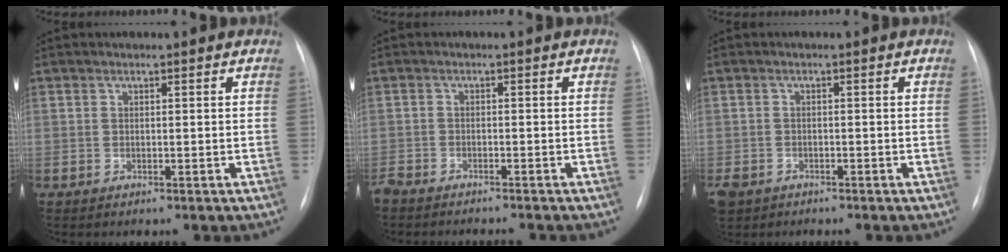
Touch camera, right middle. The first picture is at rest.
{"total": 7.3, "force": [-6.7, 1.6, 2.4], "torque": [-0.036, -0.005, -0.102]}
{"total": 6.1, "force": [-3.5, 4.6, 2.0], "torque": [-0.056, -0.002, -0.053]}